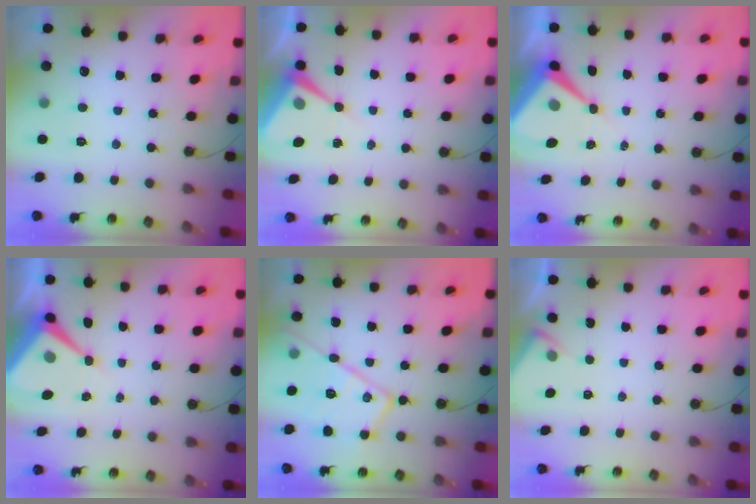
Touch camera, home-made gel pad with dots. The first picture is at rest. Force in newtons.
{"total": 8.5, "press": 8.5, "slide": 0.2}
{"total": 9.0, "press": 9.0, "slide": 0.9}
{"total": 8.6, "press": 8.6, "slide": 0.8}
{"total": 18.3, "press": 18.3, "slide": 1.0}
{"total": 2.7, "press": 2.6, "slide": 0.5}